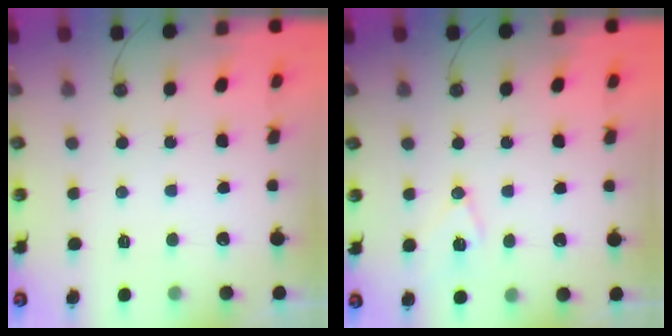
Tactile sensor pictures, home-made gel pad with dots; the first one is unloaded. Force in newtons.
{"total": 8.8, "press": 8.8, "slide": 0.9}